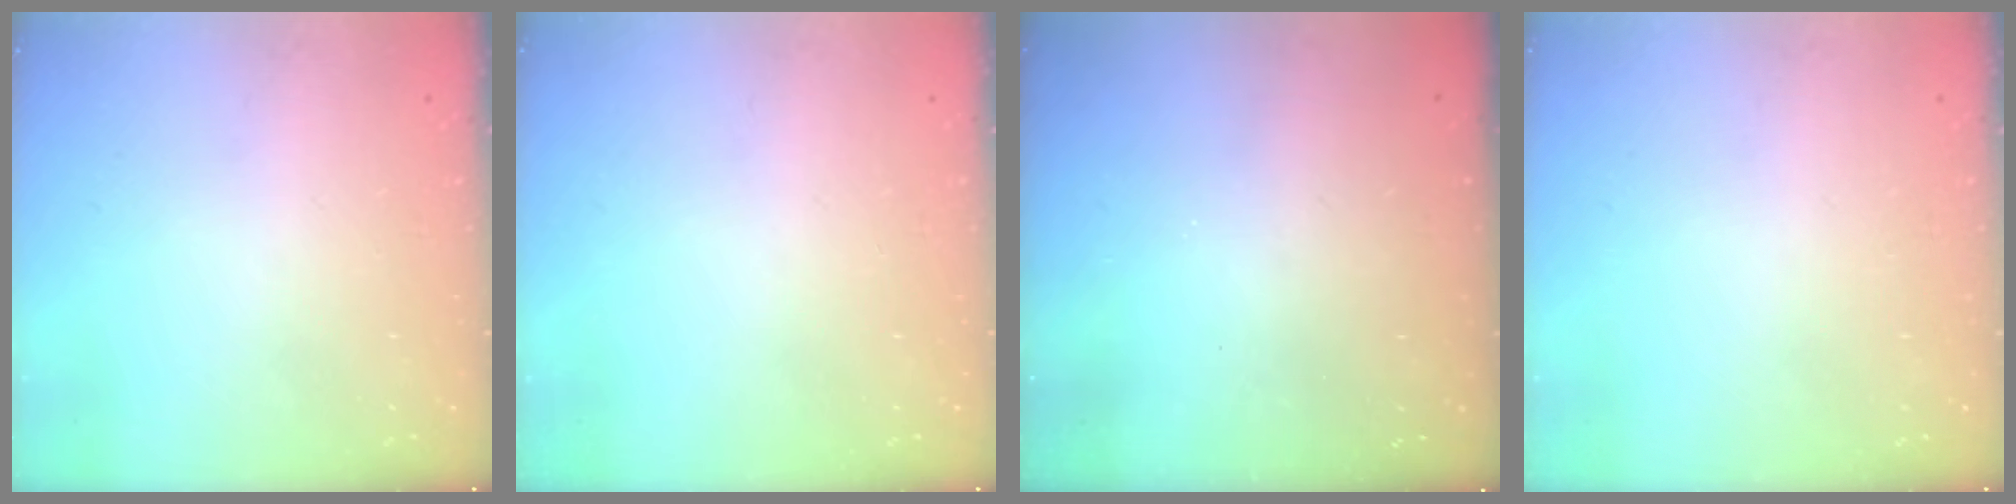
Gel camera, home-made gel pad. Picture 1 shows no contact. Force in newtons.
{"total": 0.0}
{"total": 3.0, "press": 3.0, "slide": 0.1}
{"total": 0.0}